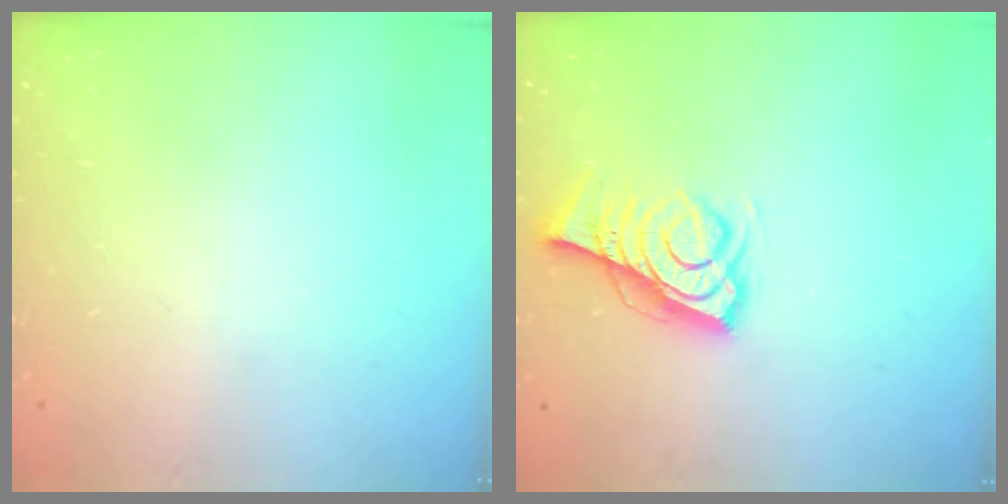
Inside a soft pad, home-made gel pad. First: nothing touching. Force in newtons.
{"total": 8.9, "press": 8.3, "slide": 3.2}